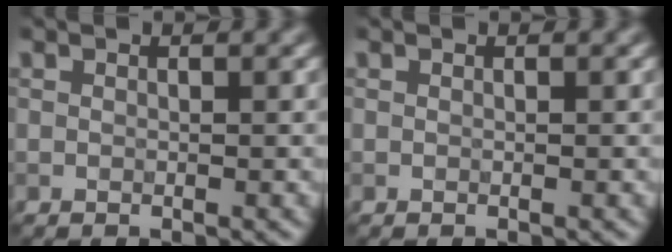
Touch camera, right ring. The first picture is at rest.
{"total": 0.0}